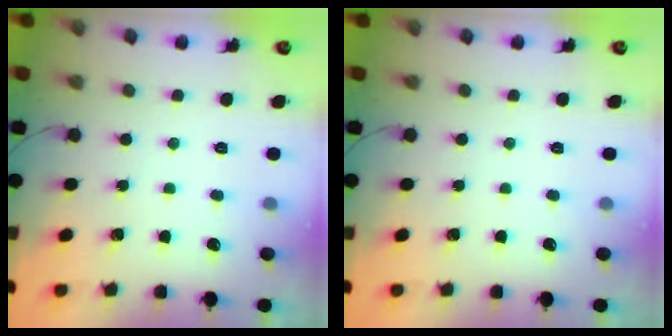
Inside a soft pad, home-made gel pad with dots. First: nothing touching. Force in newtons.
{"total": 0.0}